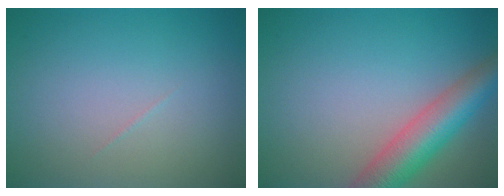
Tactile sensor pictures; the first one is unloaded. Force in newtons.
{"total": 6.2, "press": 6.2, "slide": 0.3}